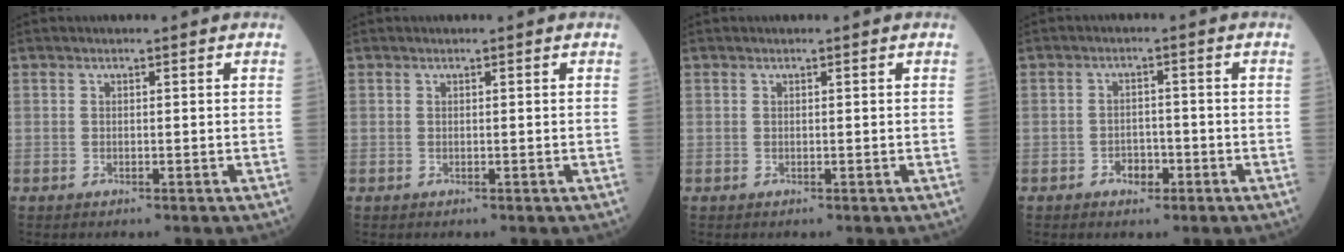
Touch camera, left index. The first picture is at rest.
{"total": 0.0}
{"total": 0.0}
{"total": 2.8, "force": [-1.6, 1.8, 1.4], "torque": [-0.017, 0.003, -0.026]}